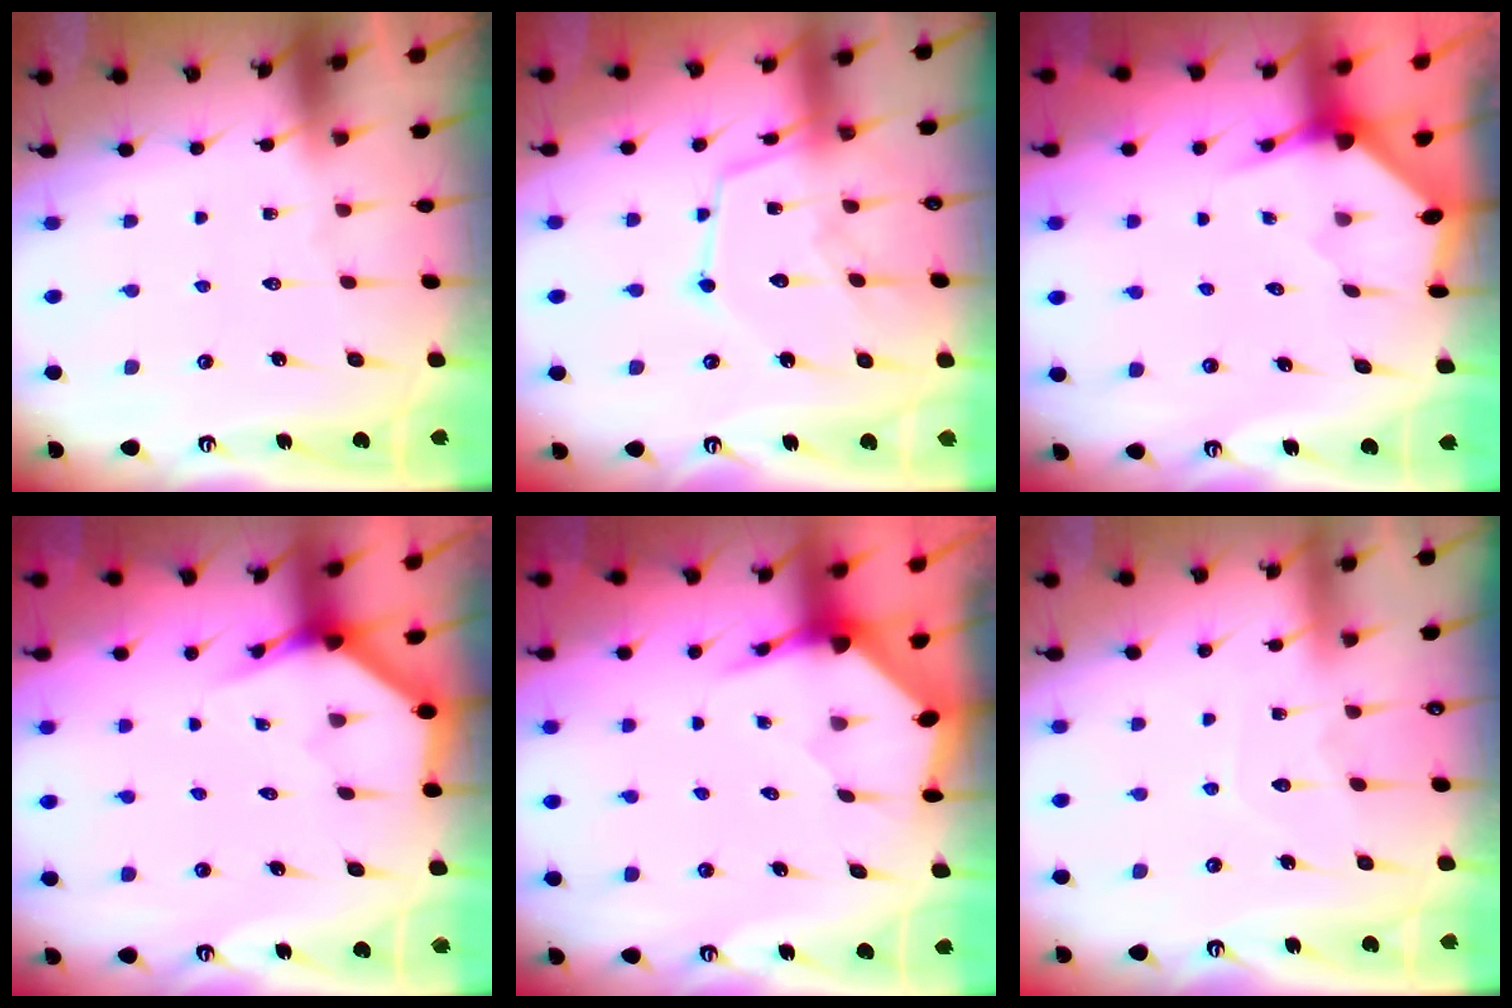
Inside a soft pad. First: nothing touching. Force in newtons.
{"total": 14.3, "press": 14.2, "slide": 1.3}
{"total": 3.2, "press": 3.2, "slide": 0.1}
{"total": 3.9, "press": 3.9, "slide": 0.4}
{"total": 3.7, "press": 3.7, "slide": 0.4}
{"total": 4.1, "press": 4.1, "slide": 0.4}